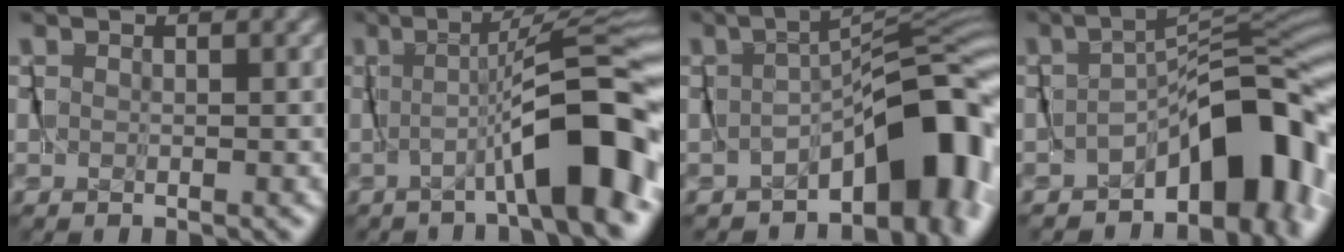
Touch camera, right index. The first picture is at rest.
{"total": 6.4, "force": [-3.0, -1.1, 5.5], "torque": [-0.039, 0.029, -0.049]}
{"total": 7.2, "force": [-3.9, 2.6, 5.5], "torque": [-0.065, -0.002, -0.059]}
{"total": 7.3, "force": [-4.2, 2.7, 5.2], "torque": [-0.058, 0.012, -0.075]}